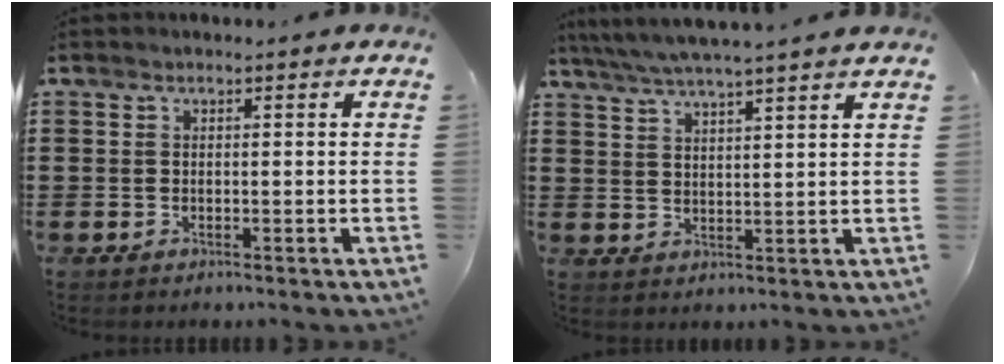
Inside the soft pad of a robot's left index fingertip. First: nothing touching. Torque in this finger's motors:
{"motor_torque": [1.04, -1.10, 0.32, 0.19]}